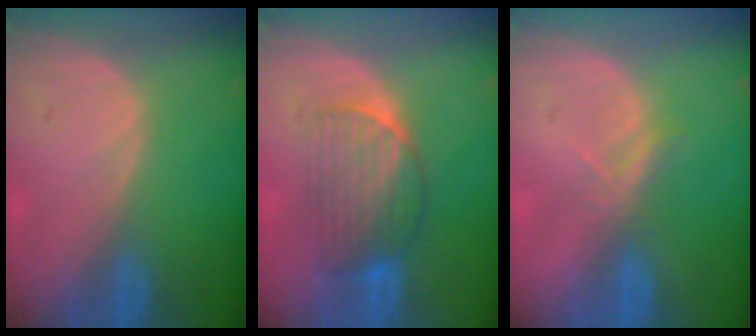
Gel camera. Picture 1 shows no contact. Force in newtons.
{"total": 6.7, "press": 6.4, "slide": 1.8}
{"total": 2.1, "press": 1.9, "slide": 0.9}